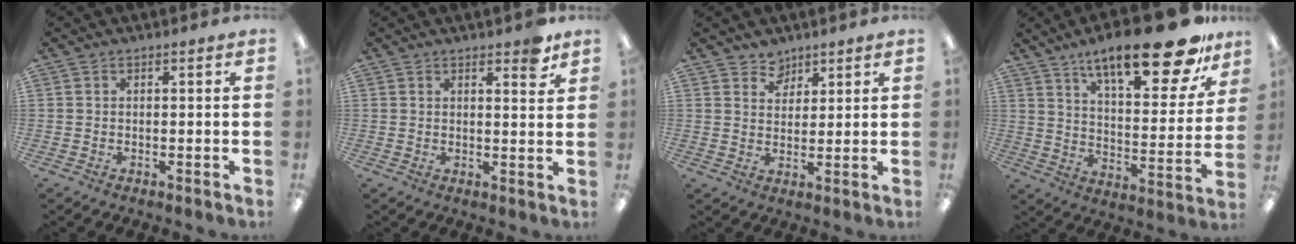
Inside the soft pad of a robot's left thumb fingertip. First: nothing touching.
{"total": 4.3, "force": [3.1, 1.4, 2.6], "torque": [-0.026, -0.015, 0.049]}
{"total": 4.5, "force": [3.7, 2.6, 0.0], "torque": [0.001, -0.020, 0.067]}
{"total": 22.2, "force": [15.7, 6.5, 14.3], "torque": [-0.212, -0.103, 0.255]}